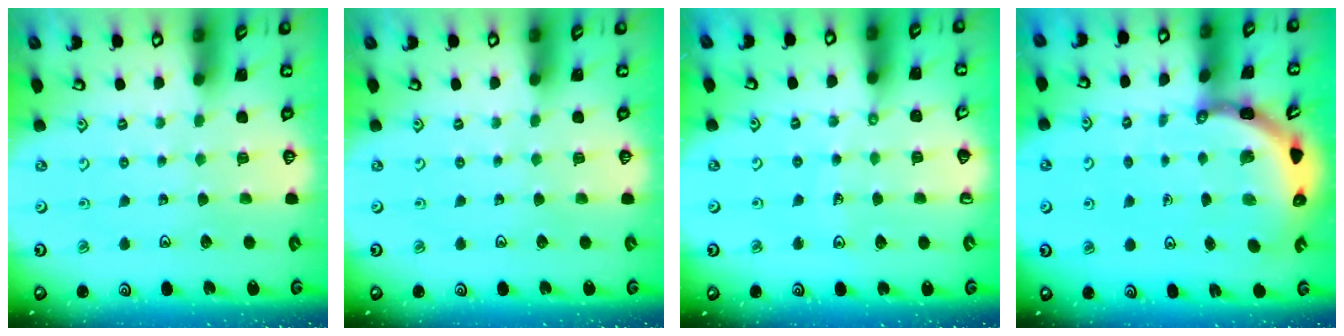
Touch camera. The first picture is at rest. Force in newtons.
{"total": 0.0}
{"total": 4.9, "press": 4.5, "slide": 1.7}
{"total": 4.8, "press": 4.7, "slide": 0.5}